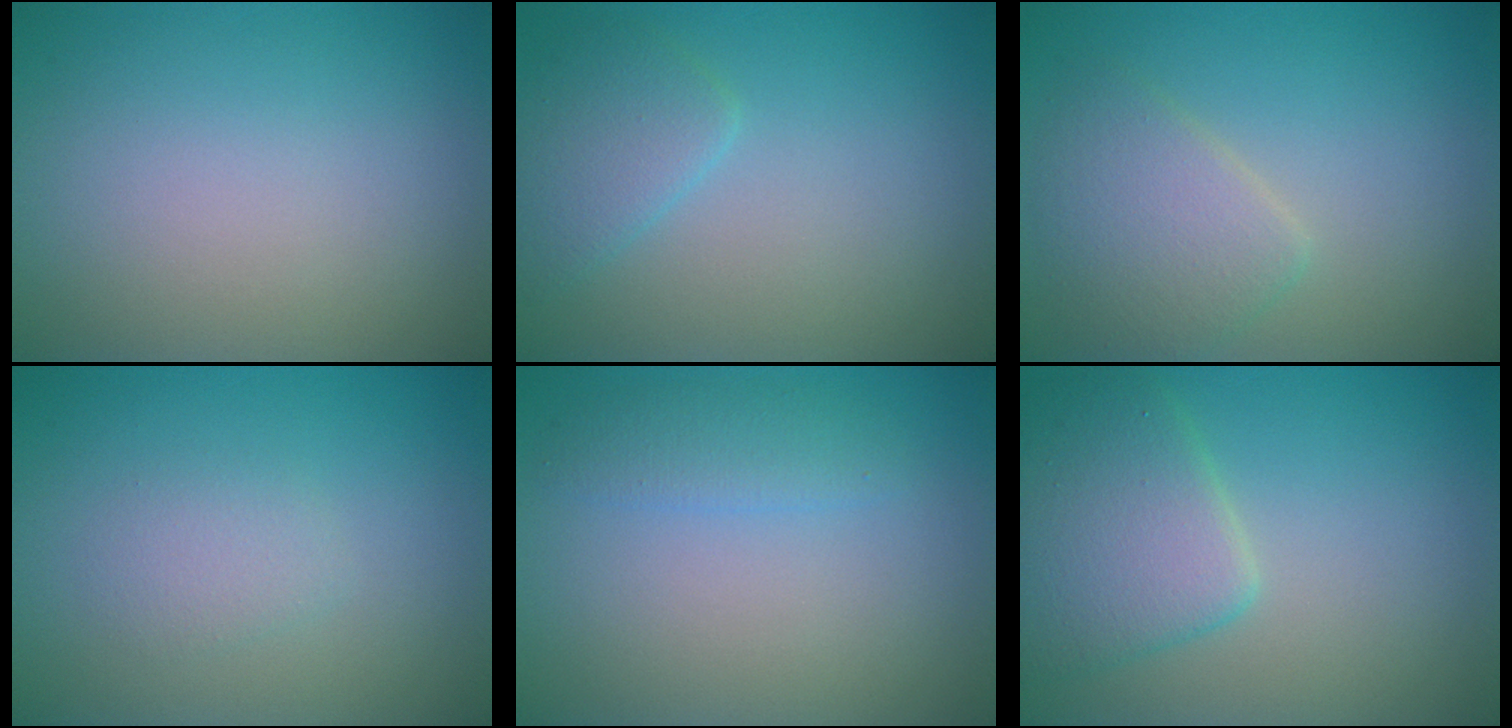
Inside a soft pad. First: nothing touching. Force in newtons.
{"total": 2.5, "press": 2.5, "slide": 0.1}
{"total": 3.6, "press": 3.6, "slide": 0.1}
{"total": 1.4, "press": 1.4, "slide": 0.1}
{"total": 1.7, "press": 1.7, "slide": 0.1}
{"total": 5.1, "press": 5.1, "slide": 0.3}